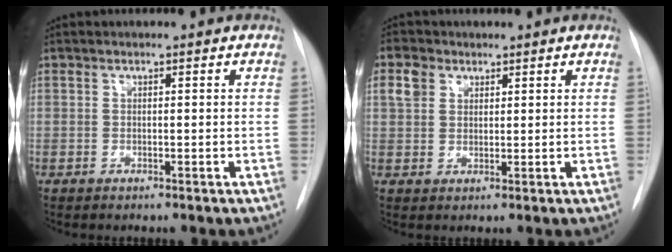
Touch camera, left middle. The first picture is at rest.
{"total": 4.3, "force": [2.1, 3.3, 1.7], "torque": [-0.043, 0.014, 0.043]}